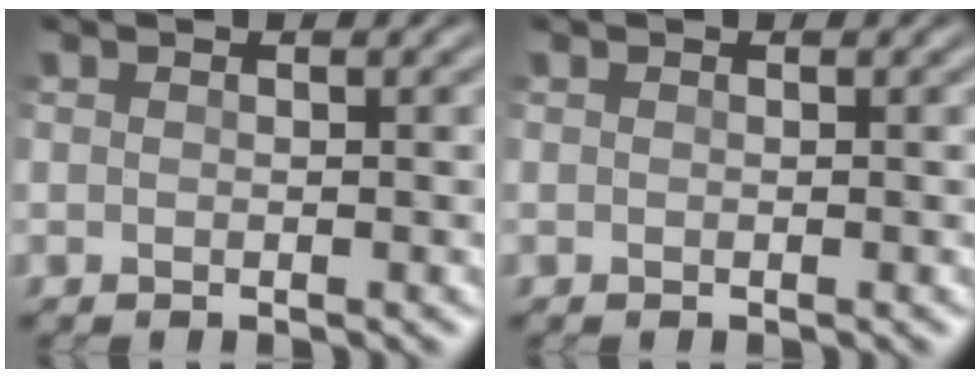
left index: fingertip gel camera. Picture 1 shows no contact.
{"total": 0.0}